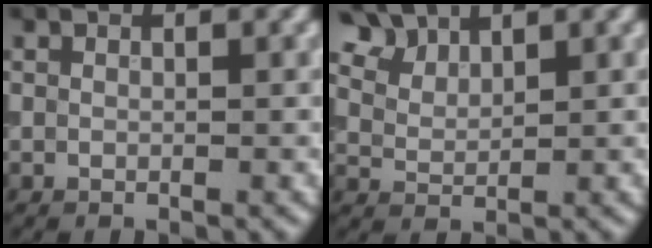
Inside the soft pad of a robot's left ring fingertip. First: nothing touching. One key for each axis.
{"total": 4.0, "fx": 3.3, "fy": 1.8, "fz": 1.3, "tx": -0.044, "ty": -0.002, "tz": 0.079}